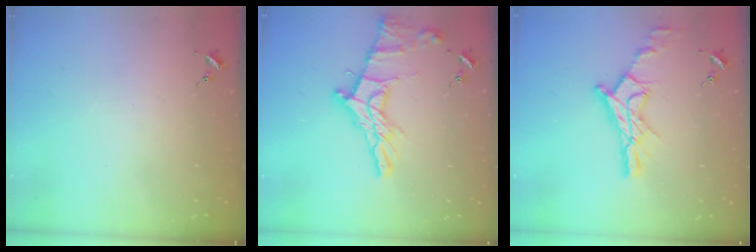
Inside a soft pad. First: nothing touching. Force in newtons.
{"total": 16.2, "press": 16.1, "slide": 1.0}
{"total": 14.2, "press": 14.2, "slide": 1.1}